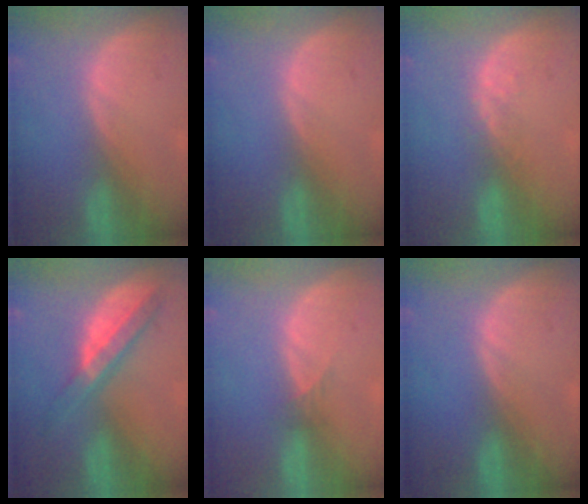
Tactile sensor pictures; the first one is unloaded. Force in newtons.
{"total": 0.0}
{"total": 2.2, "press": 1.6, "slide": 1.5}
{"total": 5.8, "press": 5.8, "slide": 0.1}
{"total": 1.3, "press": 1.0, "slide": 0.8}
{"total": 0.0}